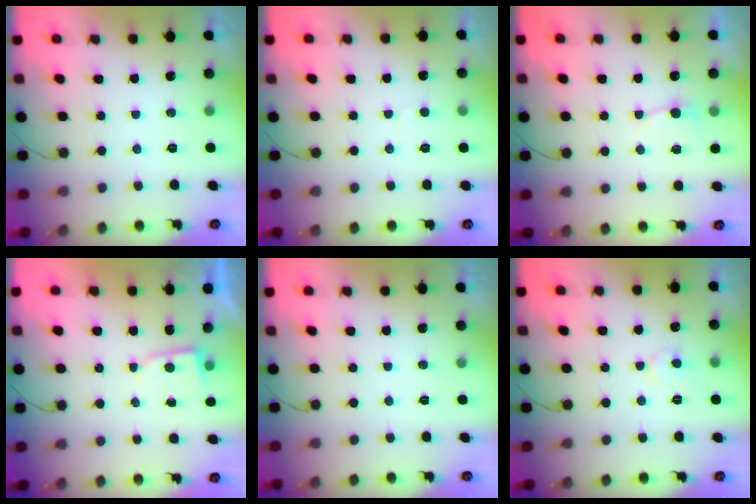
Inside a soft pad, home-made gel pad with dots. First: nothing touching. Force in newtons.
{"total": 2.4, "press": 2.4, "slide": 0.2}
{"total": 3.7, "press": 3.7, "slide": 0.5}
{"total": 2.1, "press": 2.1, "slide": 0.3}
{"total": 0.0}
{"total": 4.2, "press": 4.2, "slide": 0.4}